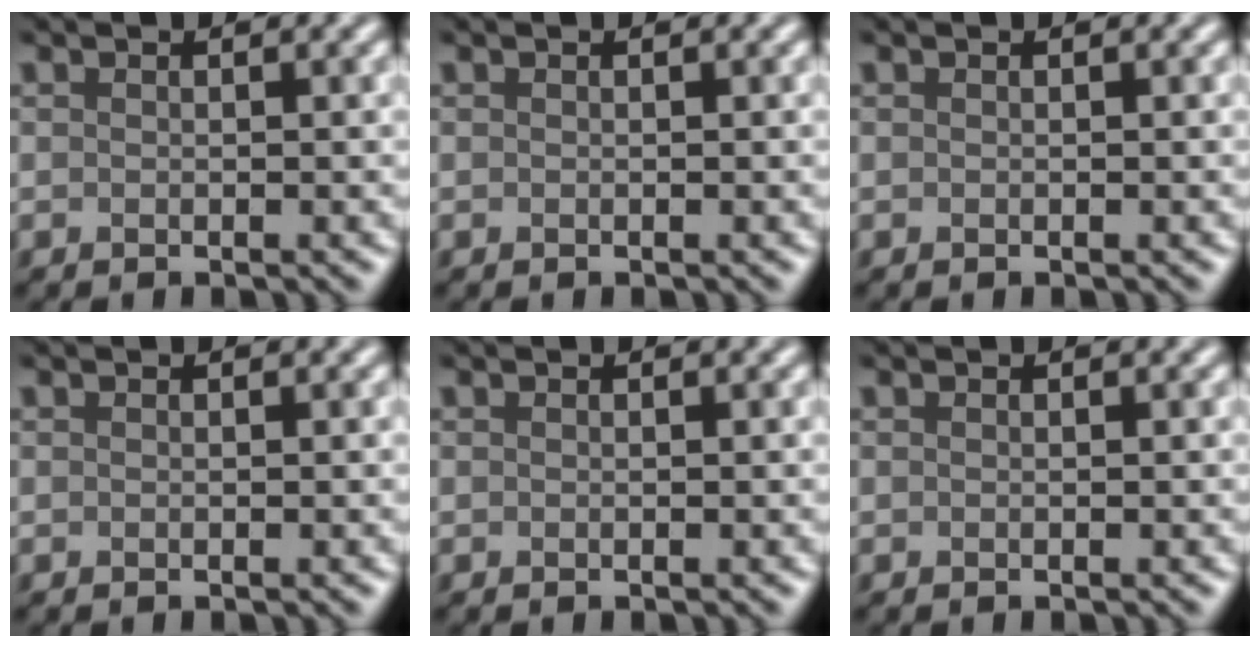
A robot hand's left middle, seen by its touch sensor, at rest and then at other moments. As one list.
[{"total": 0.0}, {"total": 0.0}, {"total": 0.0}, {"total": 0.0}, {"total": 0.0}]